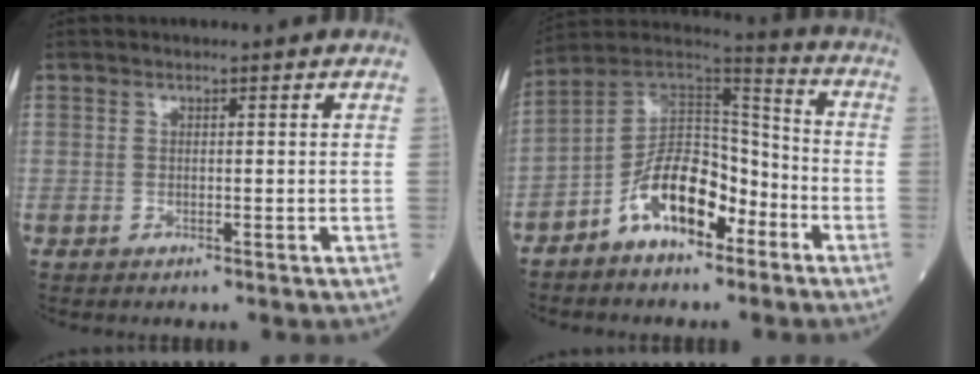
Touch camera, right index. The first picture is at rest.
{"total": 12.2, "force": [-6.2, 5.8, 8.8], "torque": [-0.165, 0.026, -0.113]}